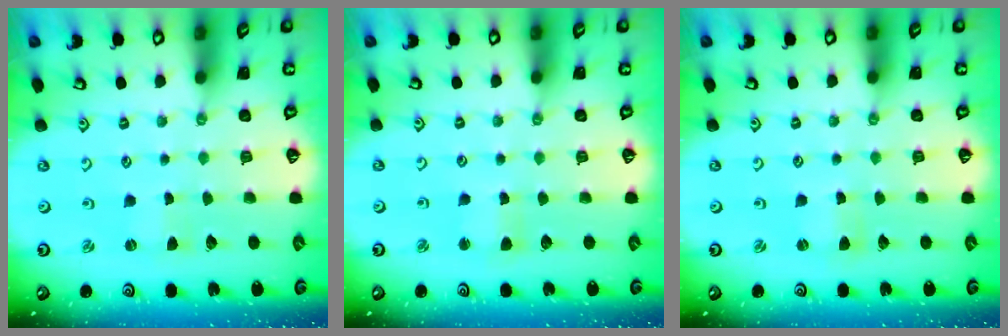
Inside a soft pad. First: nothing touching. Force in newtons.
{"total": 2.7, "press": 2.7, "slide": 0.2}
{"total": 0.0}